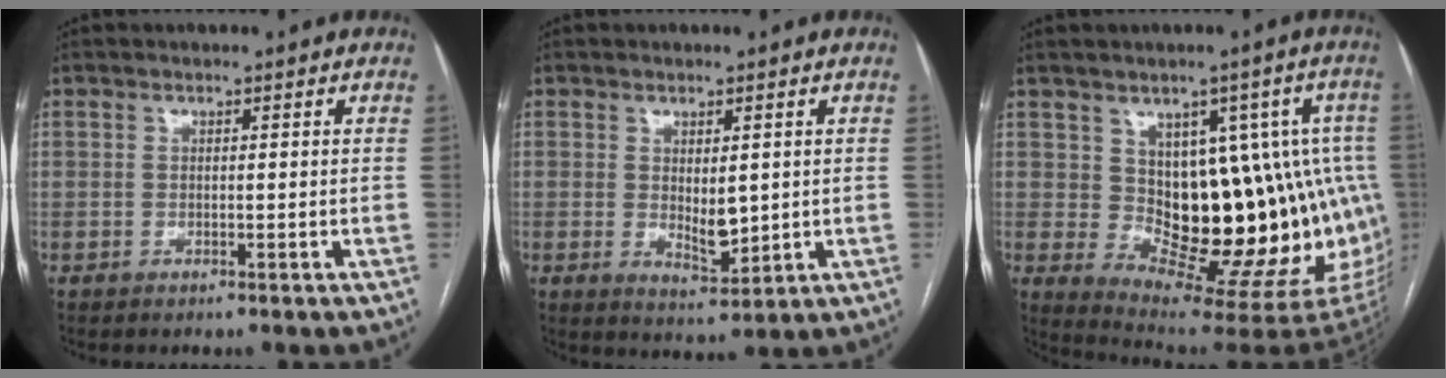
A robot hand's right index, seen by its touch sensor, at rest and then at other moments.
{"total": 4.6, "force": [0.4, 2.1, 4.1], "torque": [-0.067, -0.012, 0.017]}
{"total": 16.7, "force": [0.8, 7.7, 14.8], "torque": [-0.146, 0.025, 0.030]}